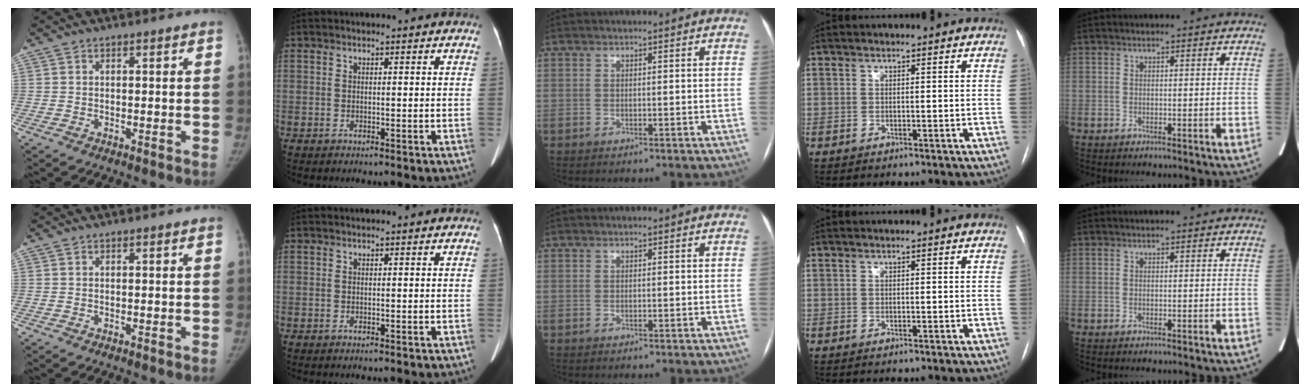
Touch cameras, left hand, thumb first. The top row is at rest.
{}